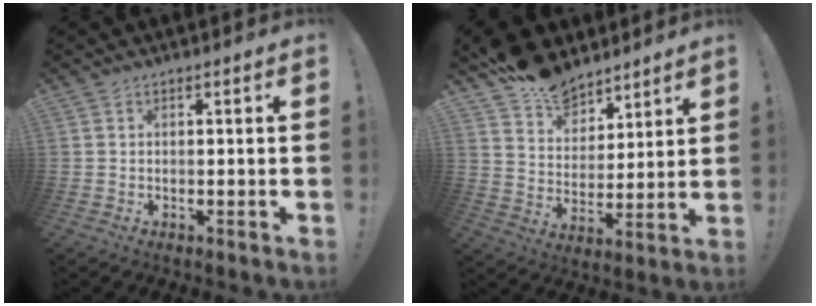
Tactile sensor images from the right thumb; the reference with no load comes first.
{"total": 12.6, "force": [10.0, 7.1, 2.8], "torque": [-0.059, -0.079, 0.193]}